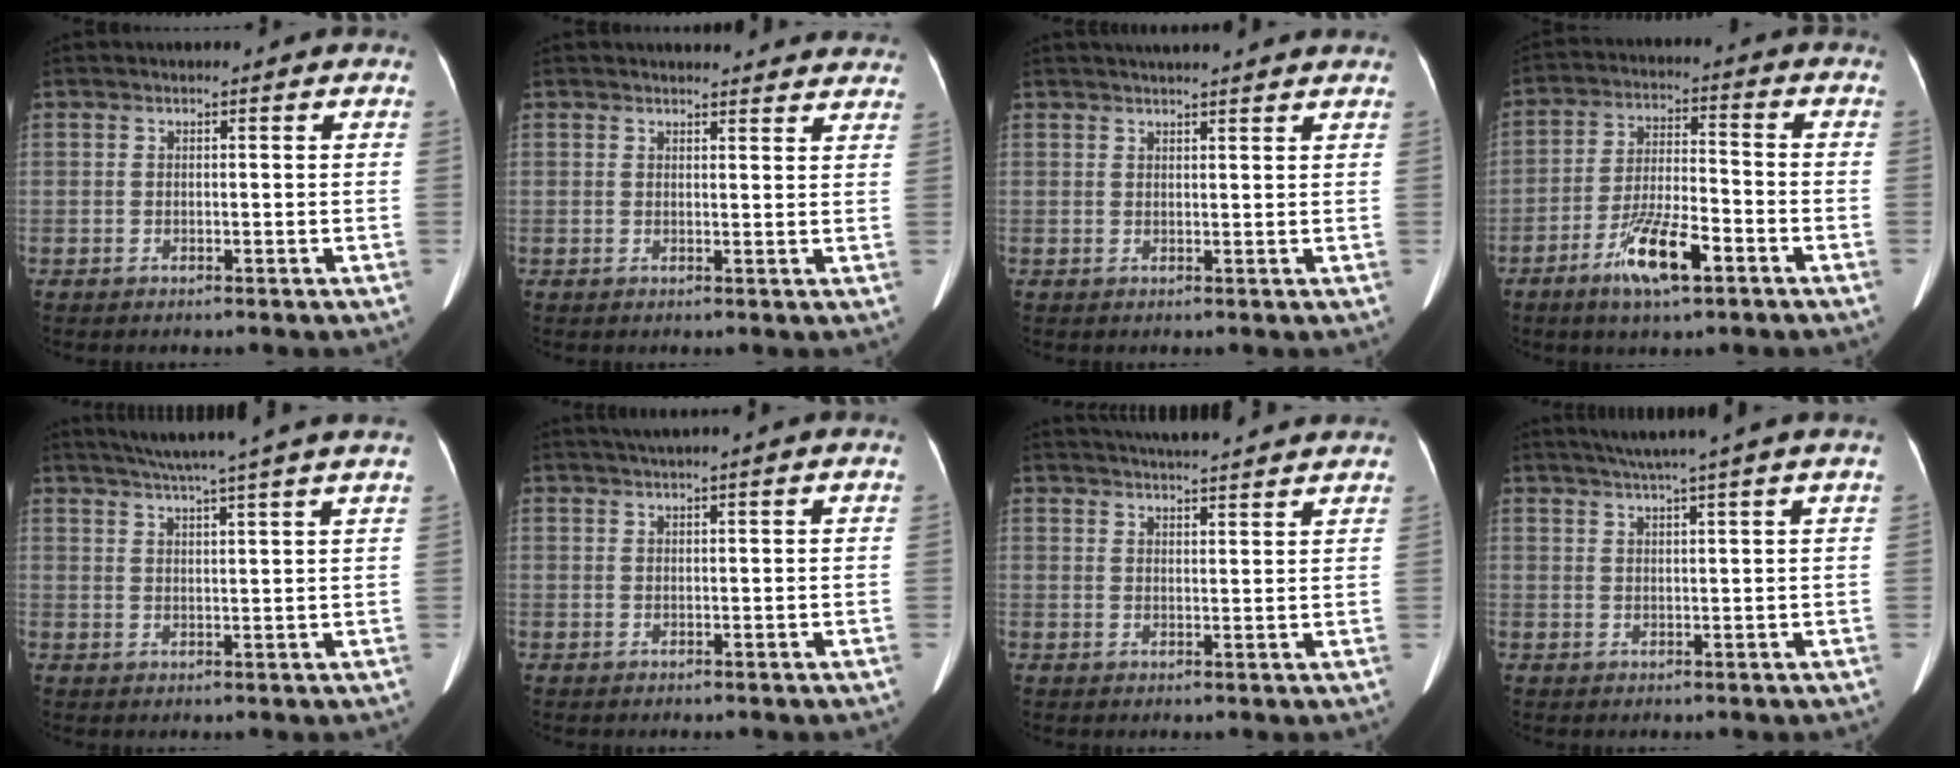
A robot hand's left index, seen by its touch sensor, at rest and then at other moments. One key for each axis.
{"total": 12.8, "fx": 12.2, "fy": 2.3, "fz": 3.1, "tx": -0.014, "ty": 0.002, "tz": 0.122}
{"total": 9.0, "fx": 8.1, "fy": 0.5, "fz": 4.0, "tx": -0.058, "ty": 0.028, "tz": 0.095}
{"total": 9.9, "fx": -5.6, "fy": 2.2, "fz": 7.9, "tx": -0.156, "ty": -0.005, "tz": -0.099}
{"total": 12.6, "fx": 10.6, "fy": -1.7, "fz": 6.6, "tx": -0.107, "ty": 0.007, "tz": 0.134}
{"total": 3.7, "fx": 2.9, "fy": -1.0, "fz": 2.0, "tx": -0.024, "ty": 0.023, "tz": 0.050}
{"total": 12.9, "fx": 11.9, "fy": 0.7, "fz": 4.9, "tx": -0.081, "ty": 0.022, "tz": 0.153}
{"total": 7.4, "fx": 5.9, "fy": -1.8, "fz": 4.2, "tx": -0.061, "ty": 0.018, "tz": 0.079}